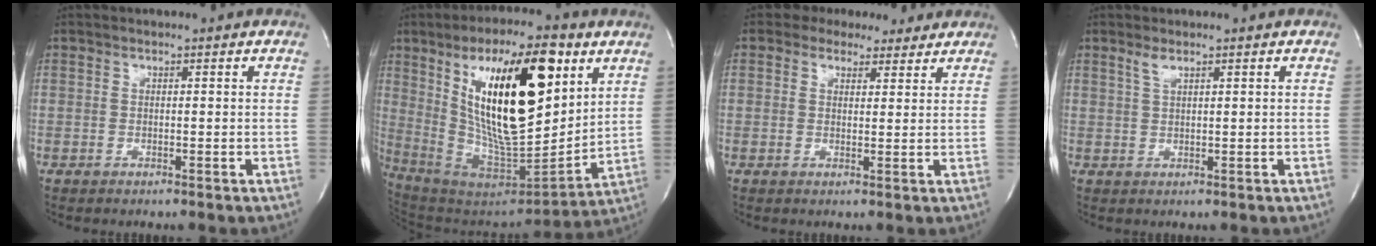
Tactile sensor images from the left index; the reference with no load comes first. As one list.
[{"total": 24.9, "force": [9.5, 7.0, 21.9], "torque": [-0.387, -0.005, 0.161]}, {"total": 6.3, "force": [5.1, 3.6, 1.1], "torque": [-0.014, 0.018, 0.064]}, {"total": 1.5, "force": [1.1, 0.1, 1.1], "torque": [-0.030, 0.003, 0.026]}]